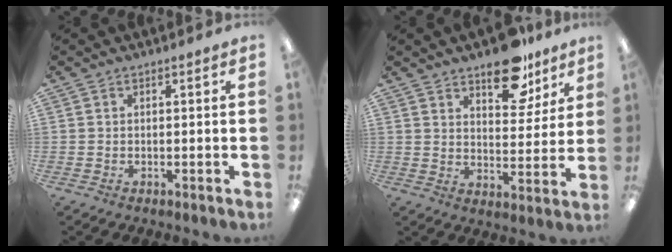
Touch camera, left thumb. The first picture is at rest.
{"total": 12.7, "force": [9.1, 6.2, 6.3], "torque": [-0.071, -0.053, 0.159]}